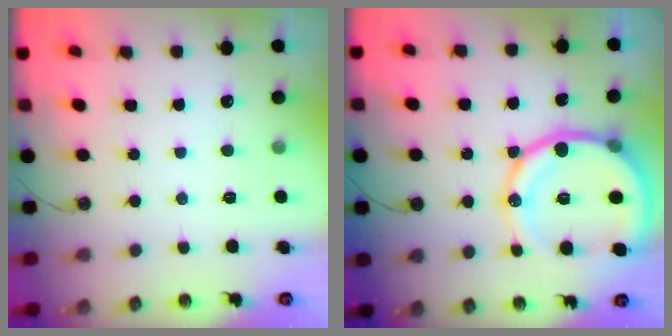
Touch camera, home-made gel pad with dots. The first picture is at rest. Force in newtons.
{"total": 19.4, "press": 19.0, "slide": 3.6}